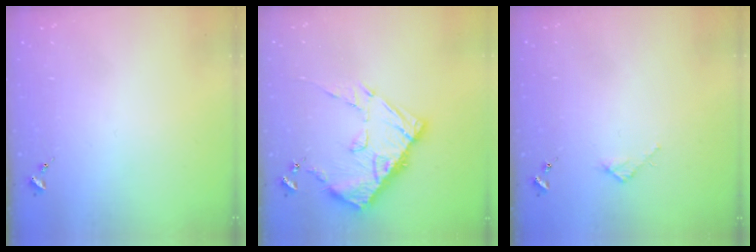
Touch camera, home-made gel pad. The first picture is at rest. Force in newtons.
{"total": 14.4, "press": 14.3, "slide": 1.4}
{"total": 2.7, "press": 2.7, "slide": 0.3}